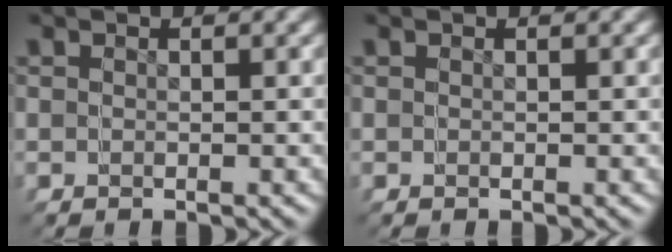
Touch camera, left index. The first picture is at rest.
{"total": 0.0}